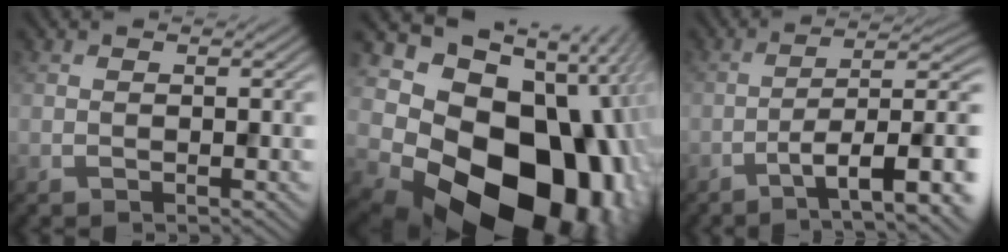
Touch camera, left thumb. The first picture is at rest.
{"total": 22.2, "force": [-4.5, 16.3, 14.4], "torque": [-0.262, -0.065, -0.052]}
{"total": 9.8, "force": [-4.4, 2.9, 8.2], "torque": [-0.135, -0.005, -0.068]}